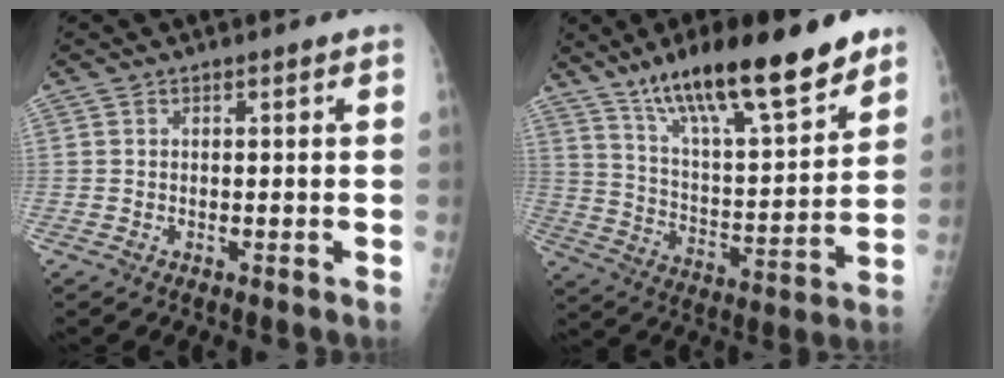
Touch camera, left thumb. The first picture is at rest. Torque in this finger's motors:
{"motor_torque": [0.48, 0.45, 1.43, -1.35, 0.34]}